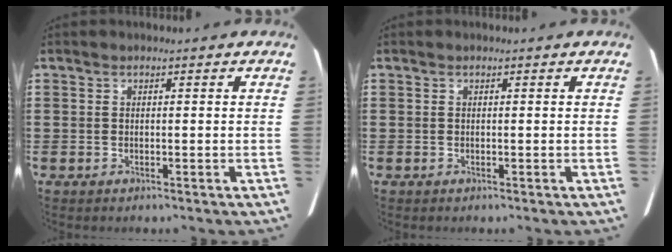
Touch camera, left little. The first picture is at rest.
{"total": 0.0}